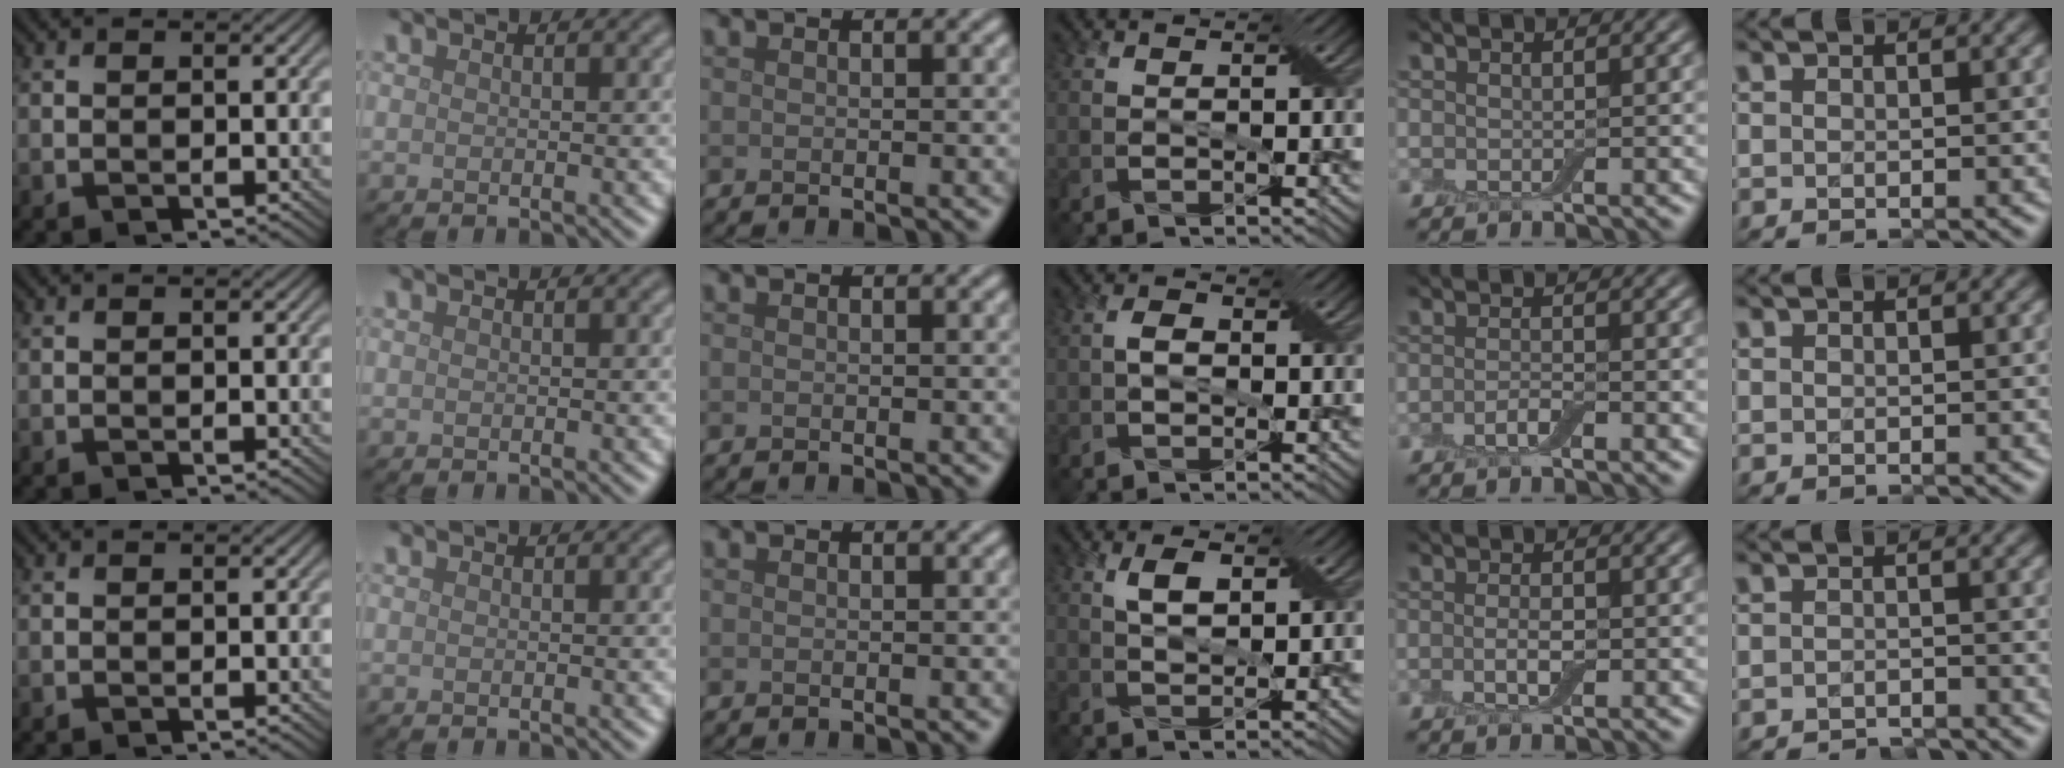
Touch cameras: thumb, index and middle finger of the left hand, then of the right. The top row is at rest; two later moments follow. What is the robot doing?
{"motion": "fold", "object": "apron"}